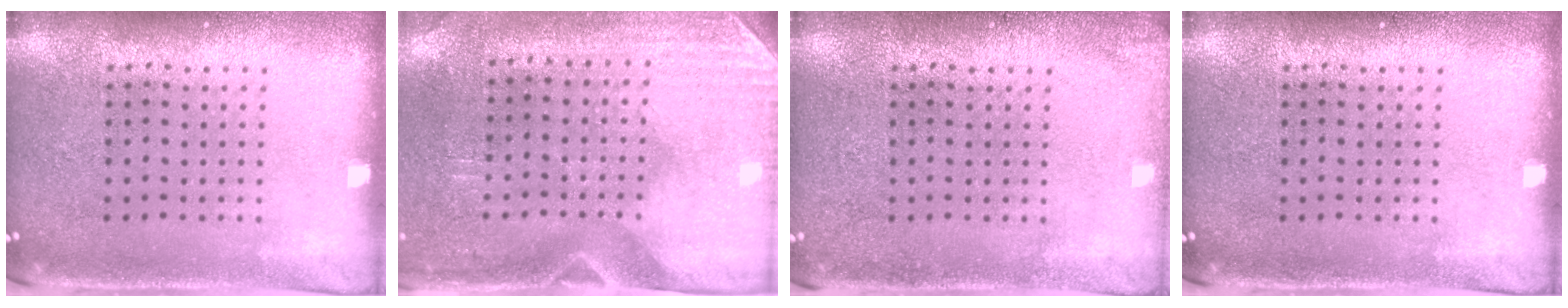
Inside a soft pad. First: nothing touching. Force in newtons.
{"total": 3.0, "press": 2.6, "slide": 1.5}
{"total": 1.1, "press": 1.1, "slide": 0.1}
{"total": 0.0}